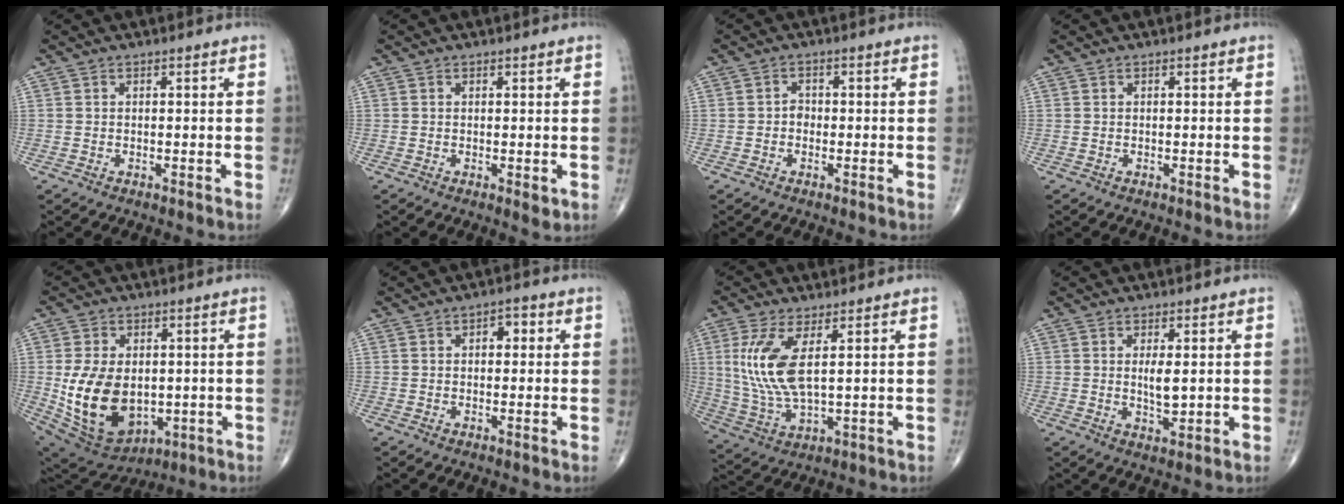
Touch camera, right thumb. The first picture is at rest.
{"total": 1.3, "force": [0.0, 0.6, 1.2], "torque": [-0.019, -0.006, 0.000]}
{"total": 1.6, "force": [-0.5, 1.3, 0.8], "torque": [0.001, 0.007, -0.012]}
{"total": 0.0}
{"total": 16.6, "force": [-1.2, 11.1, 12.2], "torque": [-0.207, -0.007, 0.013]}
{"total": 2.8, "force": [0.5, 1.8, 2.1], "torque": [-0.017, 0.009, 0.001]}
{"total": 11.1, "force": [2.6, 3.9, 10.0], "torque": [-0.232, -0.014, 0.063]}
{"total": 3.9, "force": [0.5, 1.4, 3.7], "torque": [-0.065, -0.010, 0.013]}